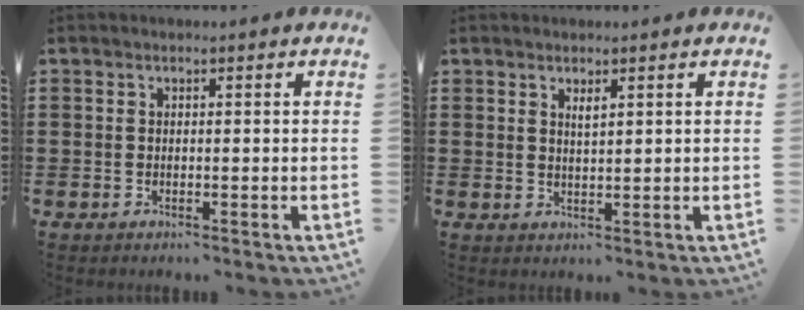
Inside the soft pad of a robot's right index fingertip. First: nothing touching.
{"total": 1.5, "force": [1.0, 0.4, 1.0], "torque": [-0.021, 0.002, 0.017]}